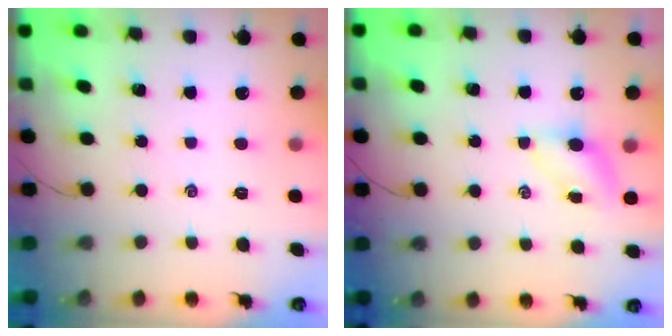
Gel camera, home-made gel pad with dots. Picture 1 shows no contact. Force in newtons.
{"total": 5.0, "press": 4.9, "slide": 1.1}